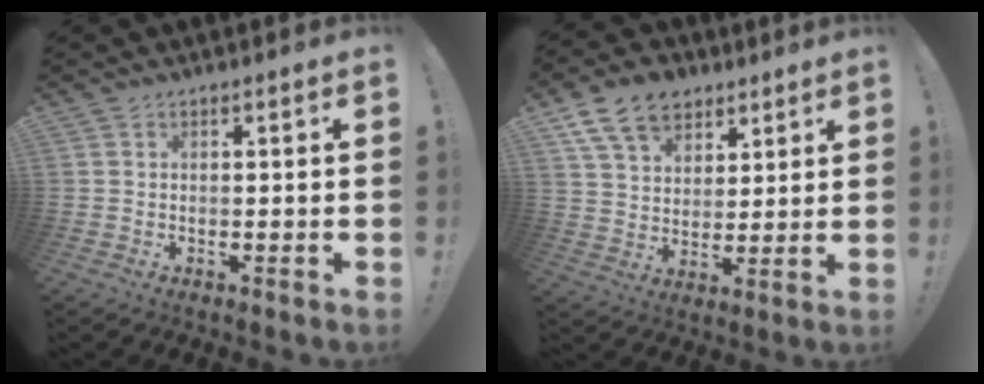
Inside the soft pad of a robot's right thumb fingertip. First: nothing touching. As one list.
[{"total": 14.0, "force": [8.2, 9.6, 6.0], "torque": [-0.094, -0.042, 0.157]}]